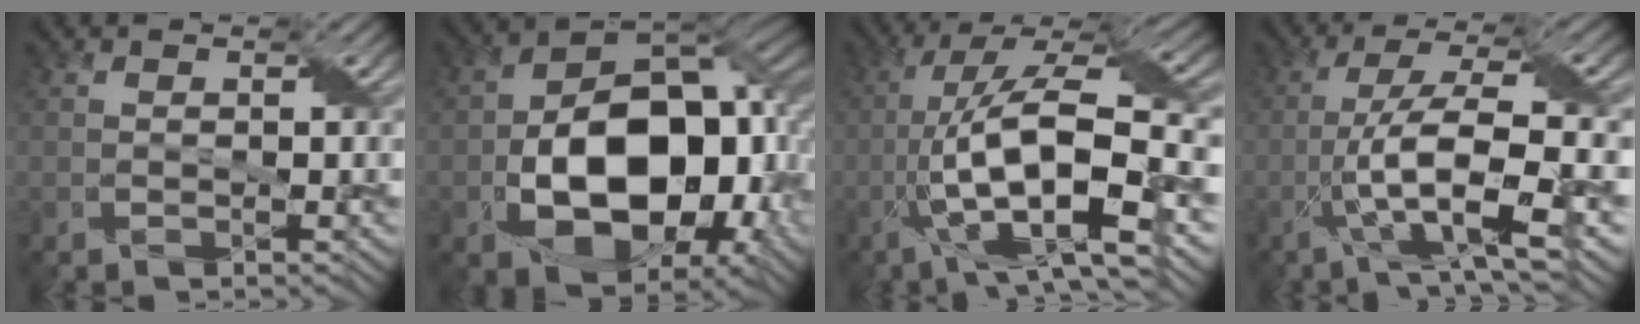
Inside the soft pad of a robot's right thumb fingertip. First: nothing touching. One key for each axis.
{"total": 16.8, "fx": -3.6, "fy": 10.6, "fz": 12.6, "tx": -0.195, "ty": -0.016, "tz": -0.066}
{"total": 15.1, "fx": -2.8, "fy": 4.7, "fz": 14.0, "tx": -0.278, "ty": 0.007, "tz": -0.057}
{"total": 10.8, "fx": -2.8, "fy": 2.6, "fz": 10.1, "tx": -0.186, "ty": 0.006, "tz": -0.047}